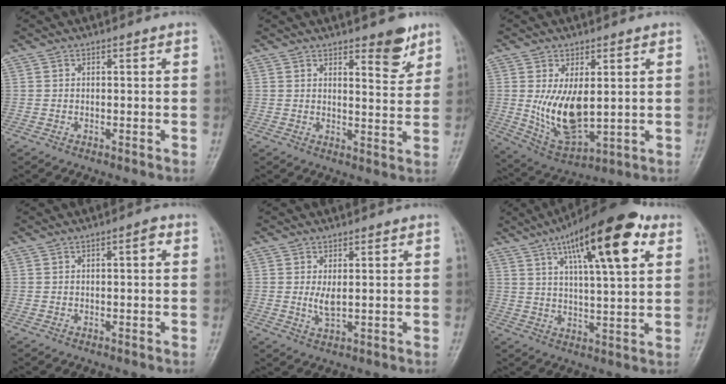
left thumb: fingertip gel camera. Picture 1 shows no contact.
{"total": 6.0, "force": [4.0, 2.2, 3.9], "torque": [-0.035, -0.030, 0.052]}
{"total": 11.2, "force": [1.0, 5.7, 9.6], "torque": [-0.160, -0.025, 0.038]}
{"total": 2.0, "force": [0.6, 0.6, 1.8], "torque": [-0.028, 0.003, 0.007]}
{"total": 3.0, "force": [0.7, 1.3, 2.7], "torque": [-0.047, -0.011, 0.018]}
{"total": 19.1, "force": [9.1, 5.5, 15.9], "torque": [-0.223, -0.018, 0.140]}